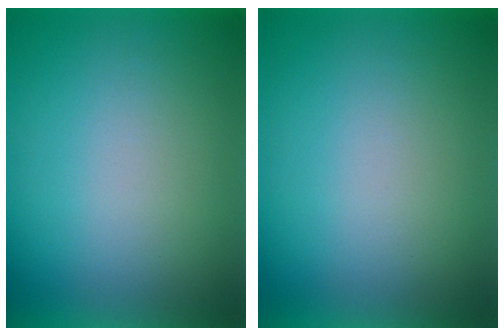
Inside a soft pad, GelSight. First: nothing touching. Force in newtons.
{"total": 0.0}